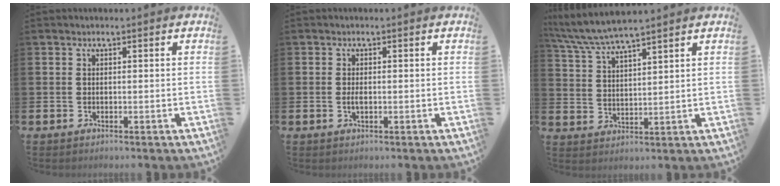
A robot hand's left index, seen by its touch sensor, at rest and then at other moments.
{"total": 1.3, "force": [-0.3, 0.5, 1.2], "torque": [-0.021, 0.000, -0.006]}
{"total": 5.6, "force": [5.3, 0.2, 1.9], "torque": [-0.061, -0.022, 0.094]}